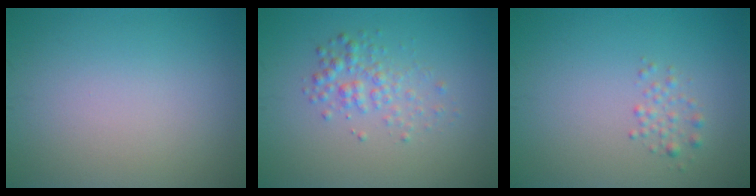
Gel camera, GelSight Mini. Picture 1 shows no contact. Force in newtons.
{"total": 2.3, "press": 2.3, "slide": 0.1}
{"total": 1.2, "press": 1.1, "slide": 0.1}